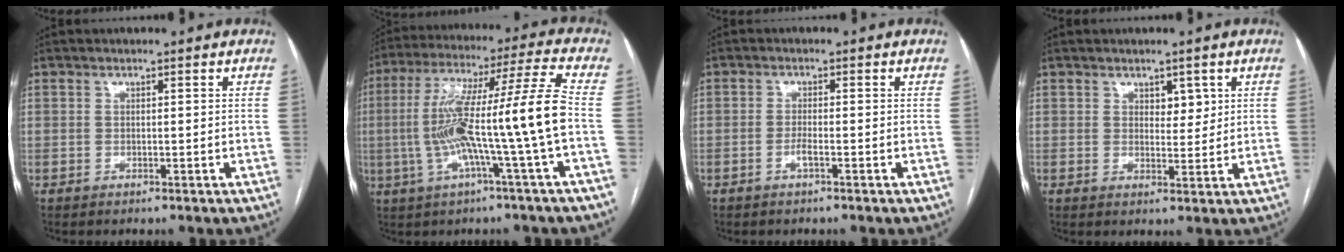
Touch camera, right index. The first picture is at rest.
{"total": 16.2, "force": [-2.7, -1.4, 15.9], "torque": [-0.287, 0.024, -0.053]}
{"total": 1.6, "force": [-0.8, 0.0, 1.3], "torque": [-0.024, 0.001, -0.017]}
{"total": 2.8, "force": [1.4, 1.6, 1.9], "torque": [-0.023, -0.002, 0.021]}